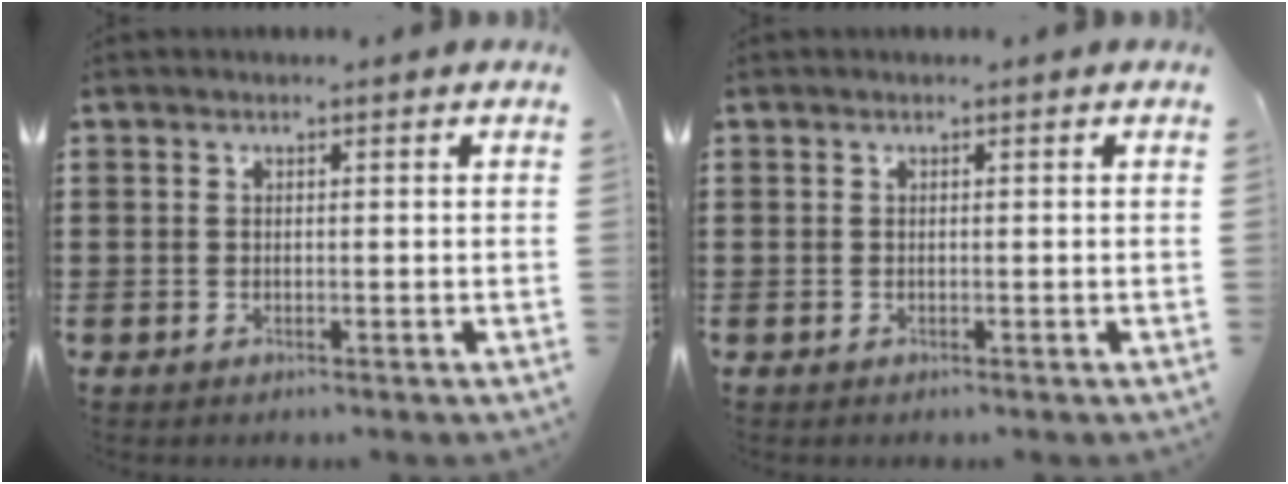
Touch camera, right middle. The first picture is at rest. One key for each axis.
{"total": 0.0}